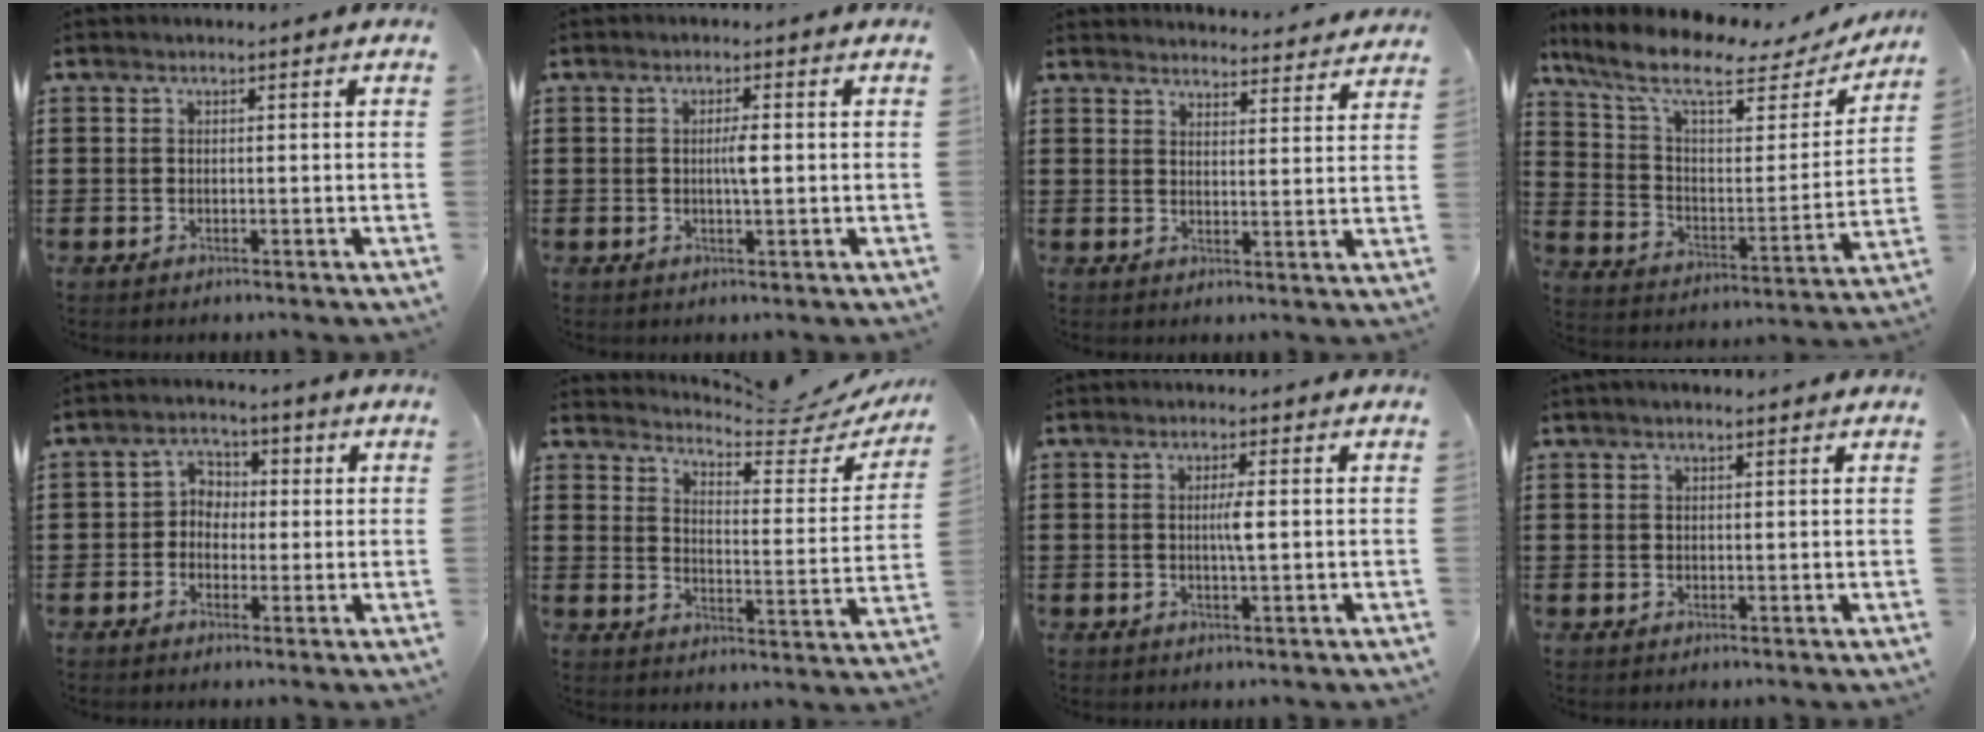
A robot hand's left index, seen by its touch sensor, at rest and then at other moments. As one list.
[{"total": 2.5, "force": [0.1, 0.4, 2.4], "torque": [-0.047, -0.003, 0.001]}, {"total": 3.7, "force": [3.7, -0.2, 0.0], "torque": [-0.006, -0.026, 0.065]}, {"total": 10.7, "force": [7.7, 3.0, 6.7], "torque": [-0.163, -0.037, 0.133]}, {"total": 3.4, "force": [-0.7, 3.1, 1.1], "torque": [-0.038, 0.015, -0.022]}, {"total": 5.0, "force": [4.7, 0.0, 1.6], "torque": [-0.041, -0.045, 0.073]}, {"total": 2.5, "force": [0.2, 0.1, 2.5], "torque": [-0.049, -0.004, 0.001]}, {"total": 1.2, "force": [1.0, 0.2, 0.7], "torque": [-0.014, 0.001, 0.018]}]